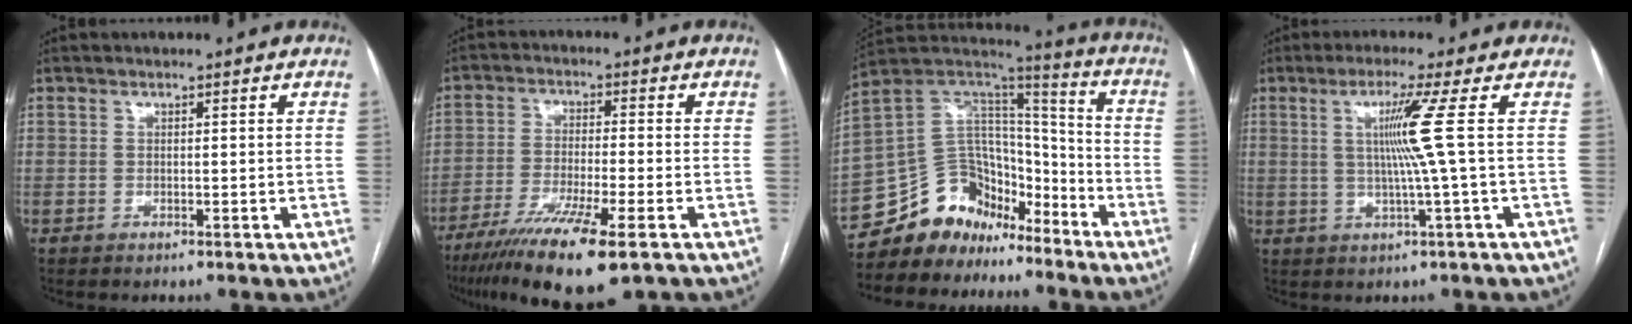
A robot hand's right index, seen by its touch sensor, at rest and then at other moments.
{"total": 13.2, "force": [-8.2, 0.9, 10.4], "torque": [-0.191, -0.035, -0.136]}
{"total": 13.9, "force": [-11.0, 8.2, 2.6], "torque": [-0.042, 0.099, -0.194]}
{"total": 6.5, "force": [1.0, -2.5, 5.9], "torque": [-0.115, -0.004, 0.025]}